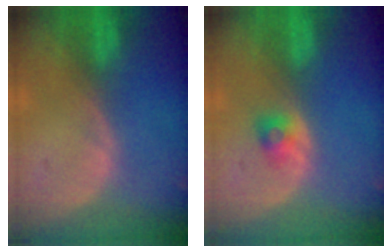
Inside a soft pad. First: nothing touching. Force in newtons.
{"total": 2.2, "press": 2.1, "slide": 0.3}